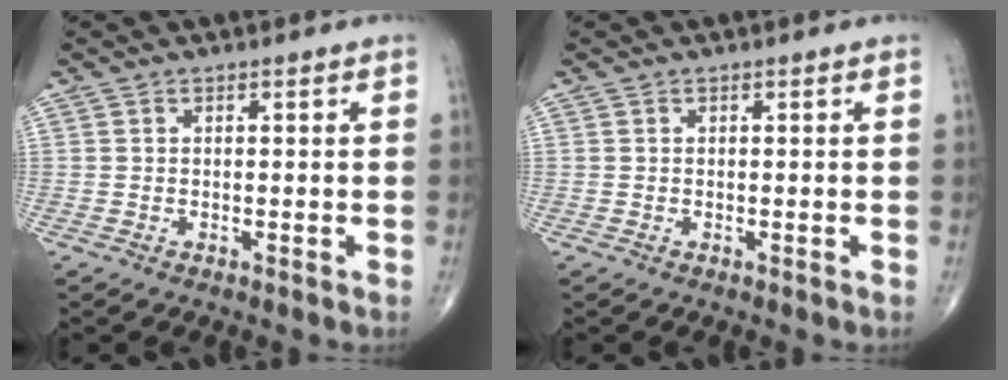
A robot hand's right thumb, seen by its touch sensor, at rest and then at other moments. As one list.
[{"total": 0.0}]